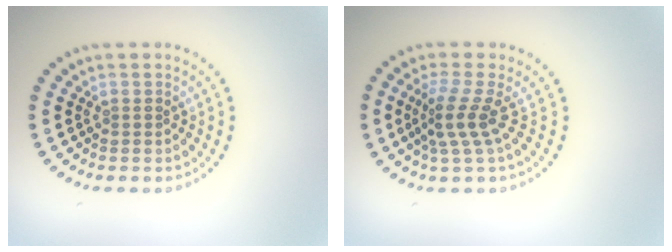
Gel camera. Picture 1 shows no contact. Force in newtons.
{"total": 3.0, "press": 2.0, "slide": 2.2}